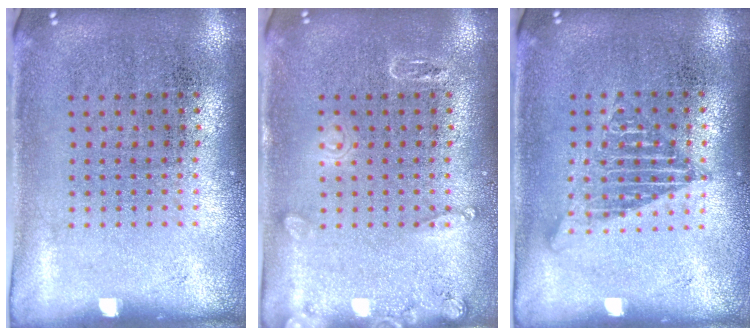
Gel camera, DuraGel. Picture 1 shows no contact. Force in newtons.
{"total": 1.8, "press": 1.8, "slide": 0.2}
{"total": 1.1, "press": 1.1, "slide": 0.1}